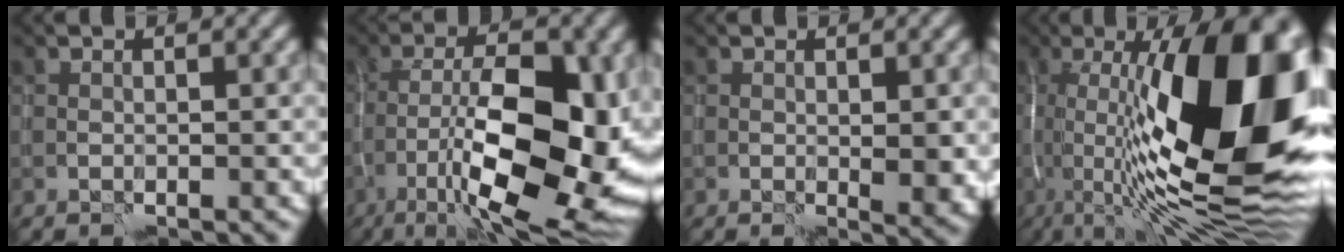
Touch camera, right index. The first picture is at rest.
{"total": 15.7, "force": [-3.8, 6.3, 13.9], "torque": [-0.218, 0.004, -0.064]}
{"total": 2.3, "force": [-0.2, 0.8, 2.2], "torque": [-0.027, -0.007, 0.000]}
{"total": 19.1, "force": [1.2, 6.3, 18.0], "torque": [-0.260, 0.028, 0.012]}